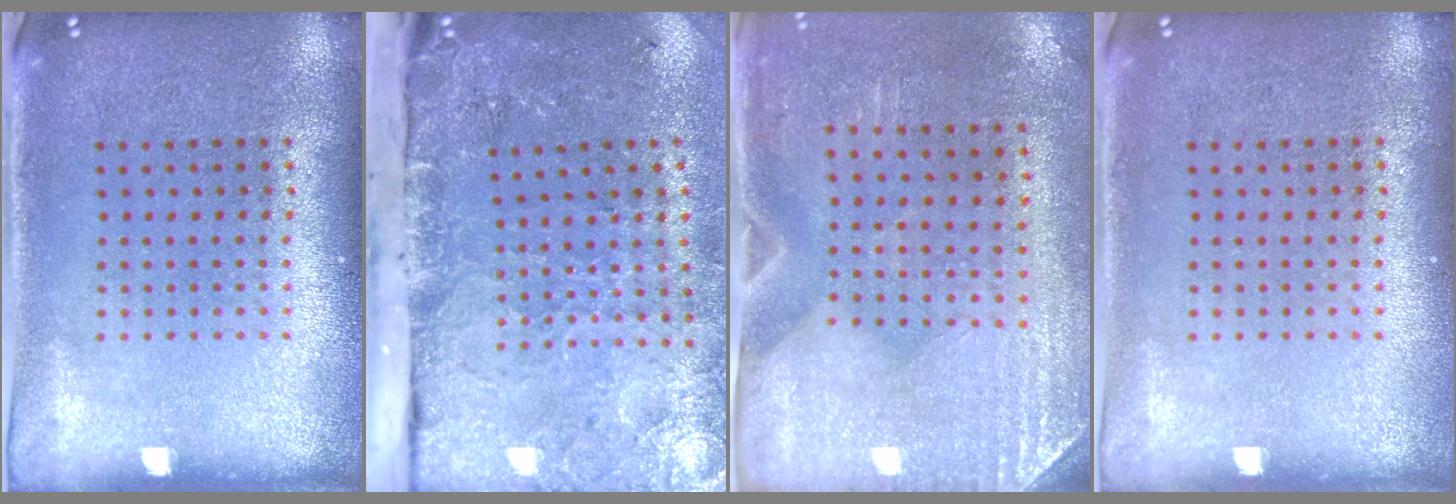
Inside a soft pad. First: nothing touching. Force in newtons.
{"total": 4.9, "press": 3.6, "slide": 3.3}
{"total": 3.0, "press": 2.5, "slide": 1.5}
{"total": 0.0}